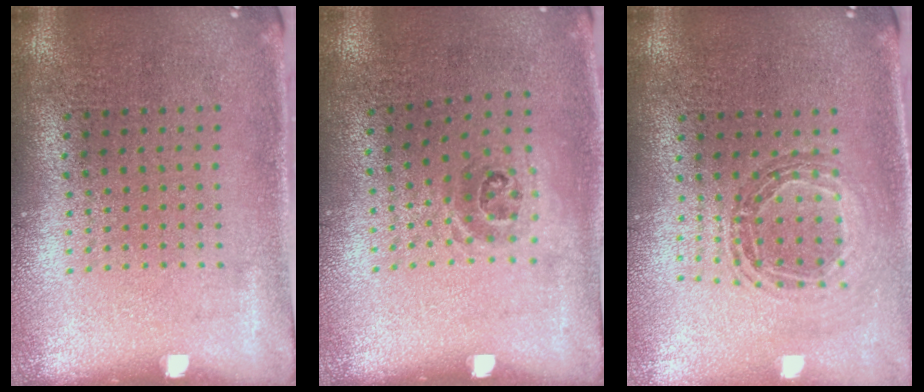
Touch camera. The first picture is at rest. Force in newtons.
{"total": 0.9, "press": 0.7, "slide": 0.7}
{"total": 0.8, "press": 0.8, "slide": 0.1}